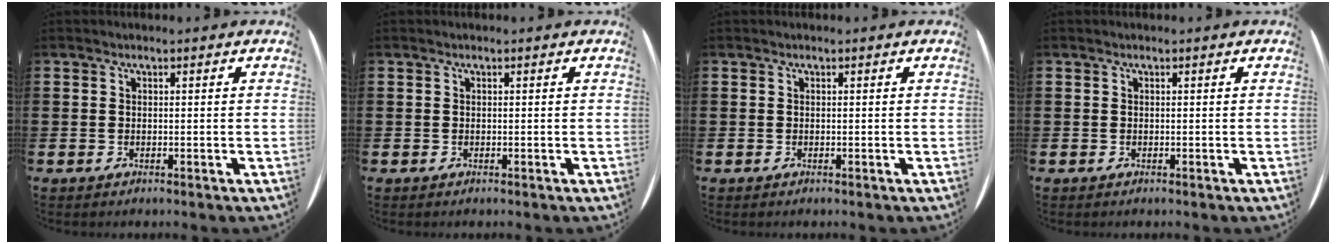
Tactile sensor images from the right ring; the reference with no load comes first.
{"total": 0.0}
{"total": 0.0}
{"total": 0.0}